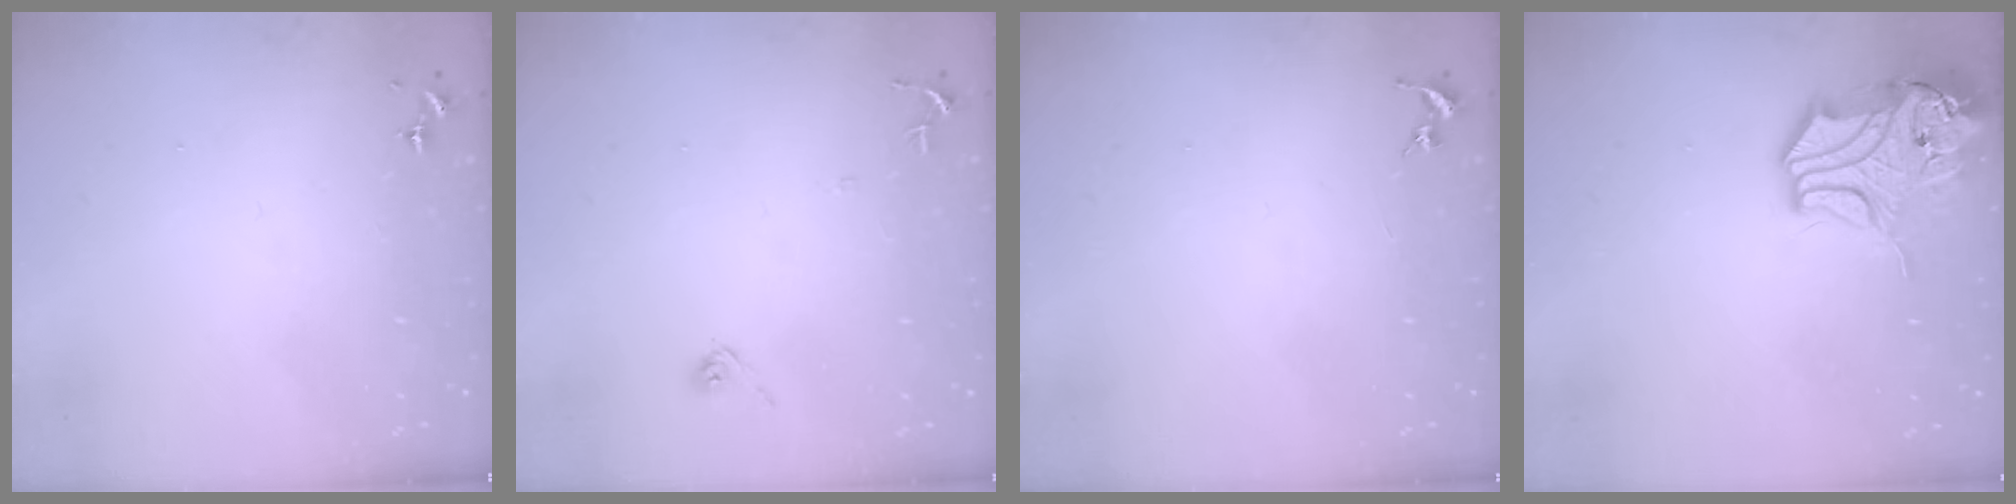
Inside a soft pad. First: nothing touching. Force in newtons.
{"total": 5.9, "press": 5.9, "slide": 0.4}
{"total": 0.0}
{"total": 13.5, "press": 13.4, "slide": 2.0}